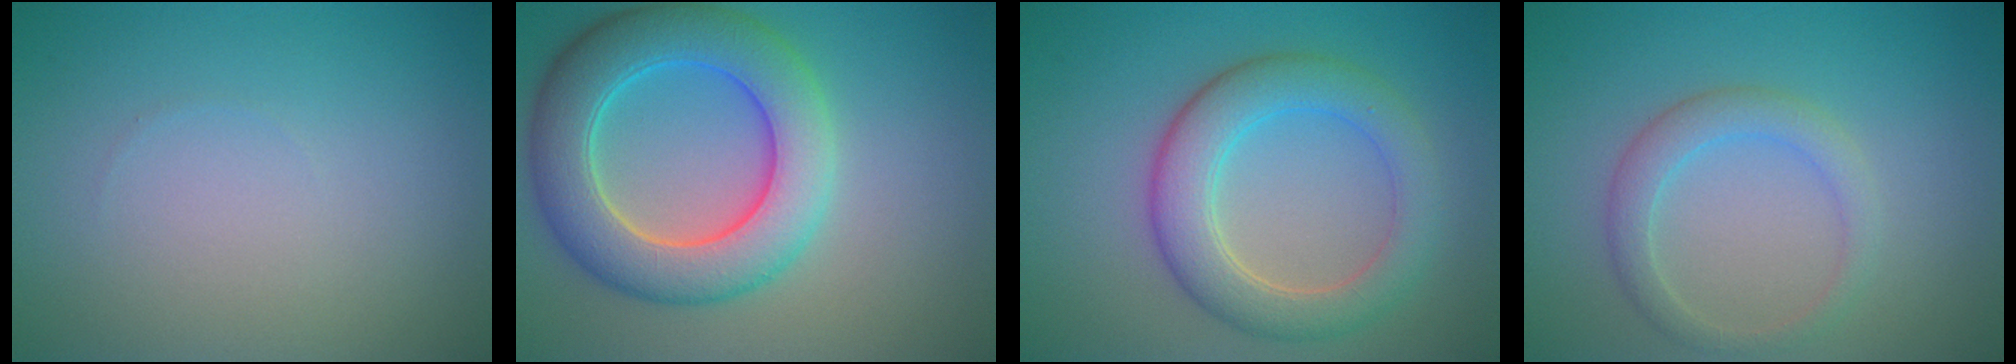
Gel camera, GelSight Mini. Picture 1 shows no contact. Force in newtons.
{"total": 8.4, "press": 8.4, "slide": 0.3}
{"total": 5.5, "press": 5.5, "slide": 0.4}
{"total": 2.6, "press": 2.6, "slide": 0.3}